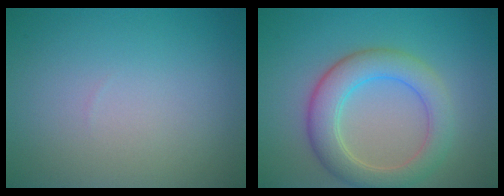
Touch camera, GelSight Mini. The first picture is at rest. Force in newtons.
{"total": 5.3, "press": 5.3, "slide": 0.3}